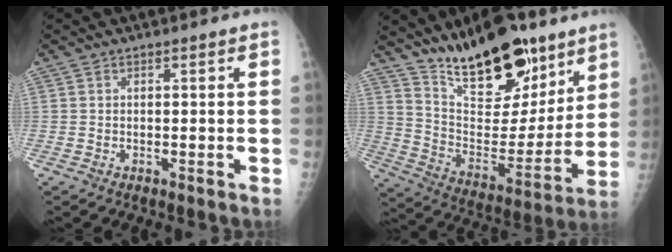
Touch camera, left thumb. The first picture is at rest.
{"total": 22.2, "force": [15.9, 9.0, 12.7], "torque": [-0.152, -0.091, 0.265]}